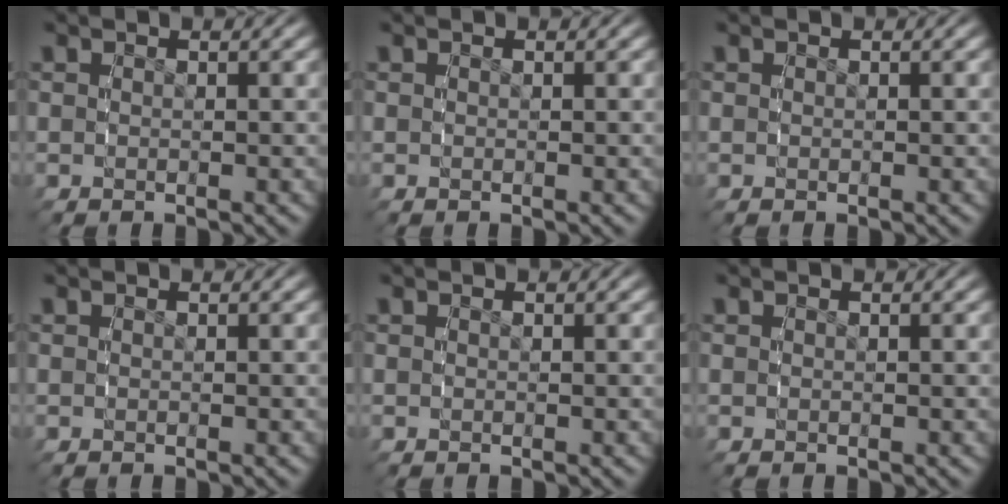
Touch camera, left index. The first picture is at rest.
{"total": 0.0}
{"total": 0.0}
{"total": 0.0}
{"total": 0.0}
{"total": 0.0}